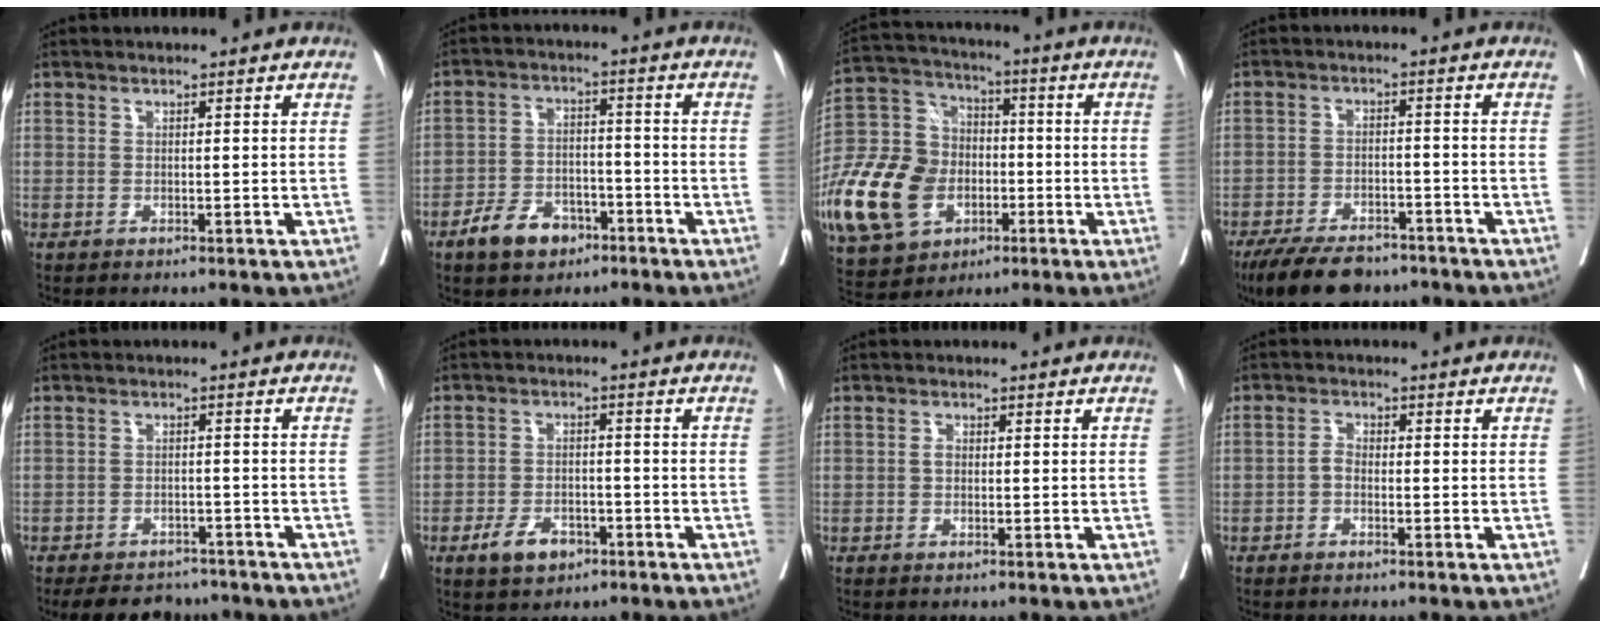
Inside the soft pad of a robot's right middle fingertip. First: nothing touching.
{"total": 6.9, "force": [-4.4, 4.2, 3.3], "torque": [-0.063, 0.009, -0.072]}
{"total": 24.6, "force": [-7.8, 18.8, 13.8], "torque": [-0.378, 0.017, -0.127]}
{"total": 10.4, "force": [-8.2, 4.2, 4.8], "torque": [-0.073, -0.010, -0.133]}
{"total": 8.2, "force": [-7.3, 3.3, 2.0], "torque": [-0.022, 0.000, -0.097]}
{"total": 5.1, "force": [-2.9, 3.1, 2.9], "torque": [-0.053, 0.003, -0.043]}
{"total": 0.8, "force": [0.0, 0.6, 0.6], "torque": [-0.008, 0.003, -0.001]}
{"total": 1.6, "force": [-0.6, 0.9, 1.2], "torque": [-0.017, 0.006, -0.012]}